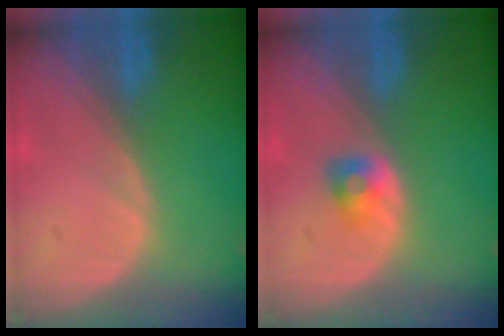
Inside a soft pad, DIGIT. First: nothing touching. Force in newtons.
{"total": 2.3, "press": 2.2, "slide": 0.7}